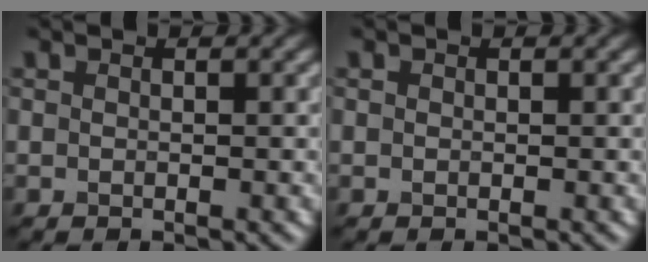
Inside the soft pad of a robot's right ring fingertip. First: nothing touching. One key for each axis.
{"total": 0.0}